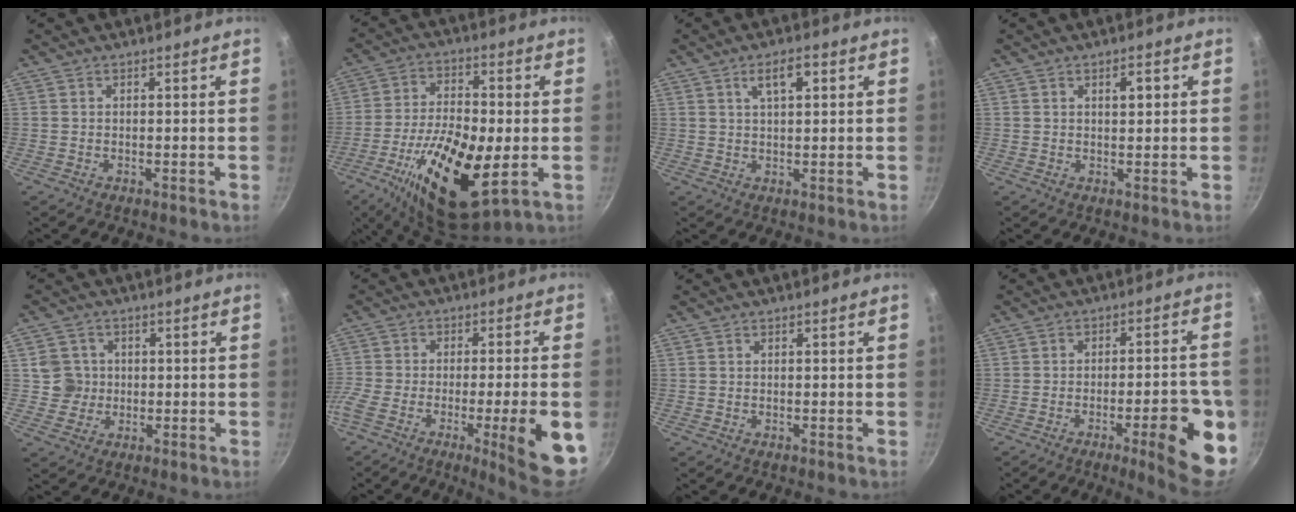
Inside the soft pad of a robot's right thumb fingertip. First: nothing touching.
{"total": 19.4, "force": [-5.1, 8.0, 16.9], "torque": [-0.311, 0.008, -0.089]}
{"total": 5.0, "force": [2.0, 2.0, 4.1], "torque": [-0.060, 0.004, 0.036]}
{"total": 2.7, "force": [1.0, 1.2, 2.2], "torque": [-0.024, 0.002, 0.015]}
{"total": 4.9, "force": [0.5, 4.8, 0.9], "torque": [0.014, 0.008, 0.010]}
{"total": 16.8, "force": [-6.3, 3.5, 15.2], "torque": [-0.223, 0.011, -0.097]}
{"total": 0.0}
{"total": 15.3, "force": [-5.4, 4.4, 13.6], "torque": [-0.141, 0.020, -0.070]}